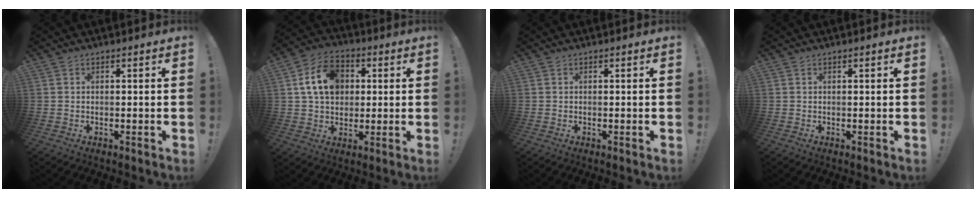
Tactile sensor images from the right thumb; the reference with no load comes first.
{"total": 13.9, "force": [3.3, 10.5, 8.4], "torque": [-0.136, 0.005, 0.068]}
{"total": 0.0}
{"total": 0.6, "force": [0.4, -0.1, 0.4], "torque": [0.000, -0.002, 0.005]}